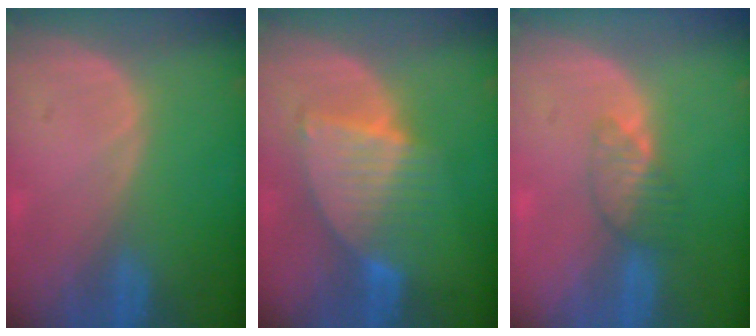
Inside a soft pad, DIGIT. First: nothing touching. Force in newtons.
{"total": 7.0, "press": 6.8, "slide": 1.6}
{"total": 3.5, "press": 3.2, "slide": 1.5}